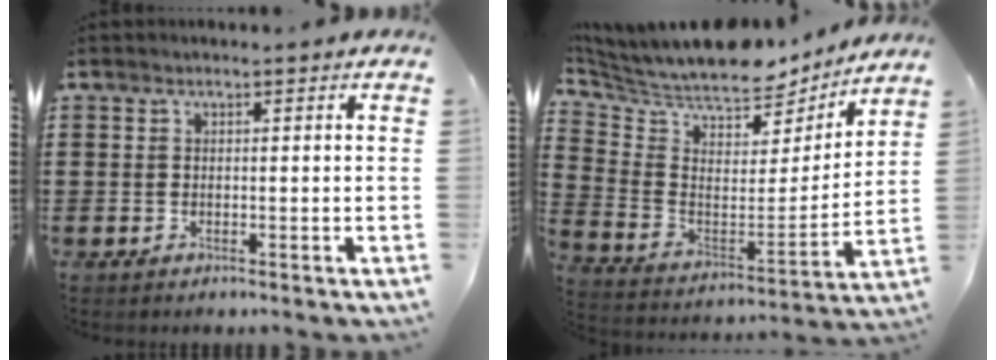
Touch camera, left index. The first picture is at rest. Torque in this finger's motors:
{"motor_torque": [2.14, 0.00, 0.85, 0.21]}